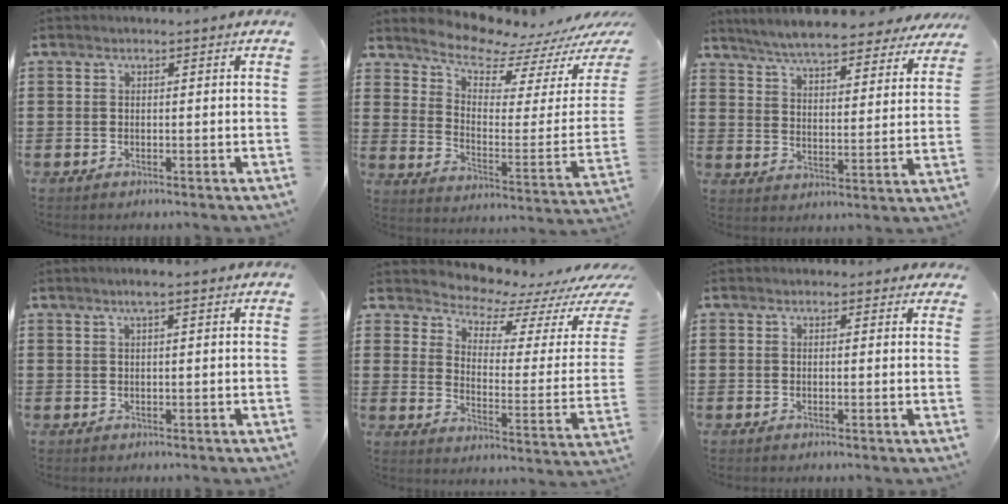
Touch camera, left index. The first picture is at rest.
{"total": 7.6, "force": [7.2, 1.4, 1.6], "torque": [-0.059, -0.070, 0.125]}
{"total": 6.7, "force": [6.5, 0.1, 1.8], "torque": [-0.062, -0.031, 0.115]}
{"total": 2.1, "force": [1.1, 0.1, 1.7], "torque": [-0.035, 0.003, 0.019]}
{"total": 4.7, "force": [4.5, 0.9, 0.9], "torque": [-0.038, -0.044, 0.072]}
{"total": 1.1, "force": [0.7, 0.9, 0.3], "torque": [0.000, 0.005, 0.011]}